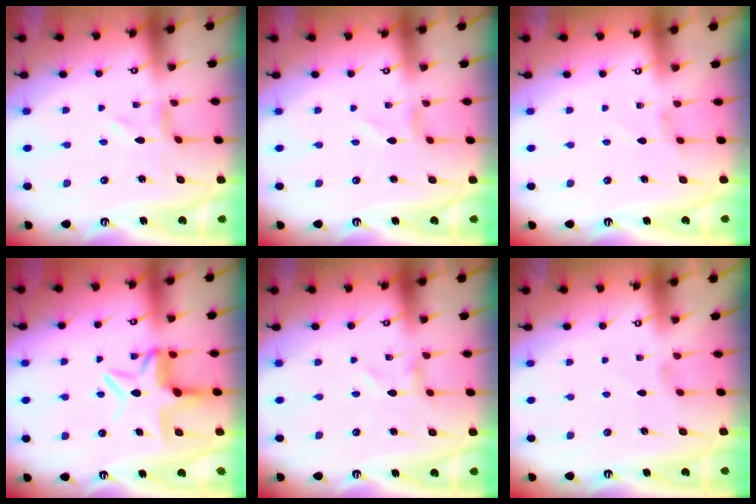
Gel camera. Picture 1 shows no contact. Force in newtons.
{"total": 1.1, "press": 1.1, "slide": 0.1}
{"total": 1.2, "press": 1.1, "slide": 0.4}
{"total": 8.1, "press": 7.9, "slide": 1.9}
{"total": 0.0}
{"total": 0.7, "press": 0.6, "slide": 0.3}